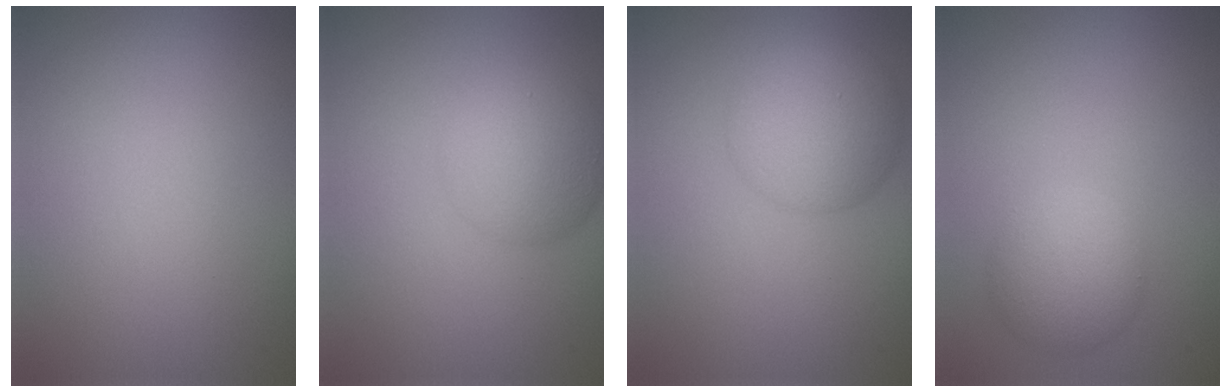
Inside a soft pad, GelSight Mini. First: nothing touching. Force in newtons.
{"total": 4.4, "press": 4.4, "slide": 0.2}
{"total": 5.3, "press": 5.3, "slide": 0.2}
{"total": 2.8, "press": 2.8, "slide": 0.3}